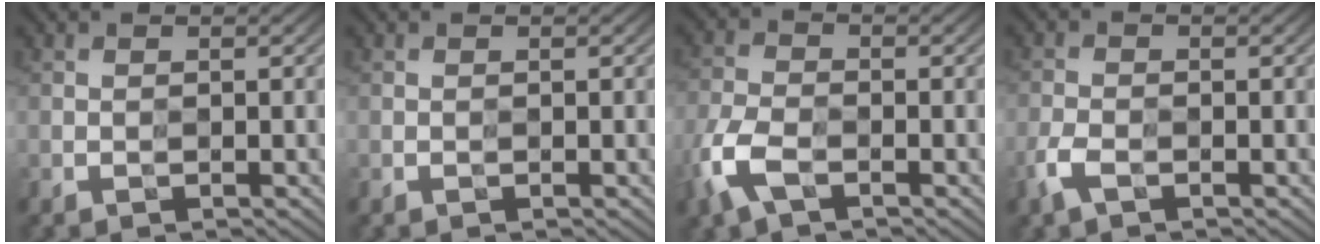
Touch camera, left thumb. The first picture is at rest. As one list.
[{"total": 0.0}, {"total": 5.7, "force": [-3.1, 3.1, 3.5], "torque": [-0.093, -0.008, -0.069]}, {"total": 2.5, "force": [-1.7, 1.3, 1.3], "torque": [-0.033, -0.007, -0.038]}]